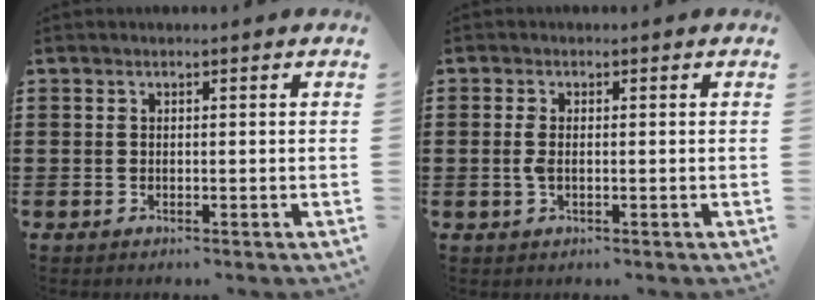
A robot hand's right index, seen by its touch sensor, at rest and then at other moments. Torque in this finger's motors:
{"motor_torque": [1.01, 1.13, 0.05, 0.06]}